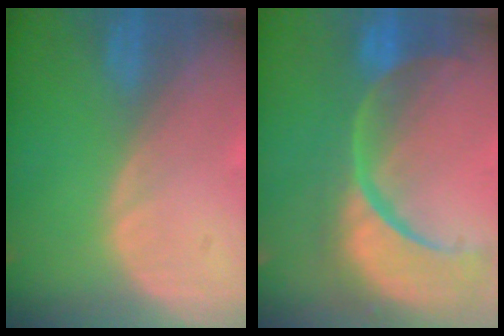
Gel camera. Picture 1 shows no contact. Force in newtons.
{"total": 14.3, "press": 11.4, "slide": 8.7}